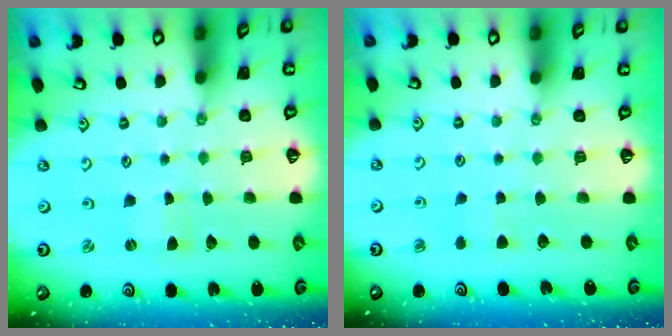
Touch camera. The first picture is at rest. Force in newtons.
{"total": 3.5, "press": 3.5, "slide": 0.6}